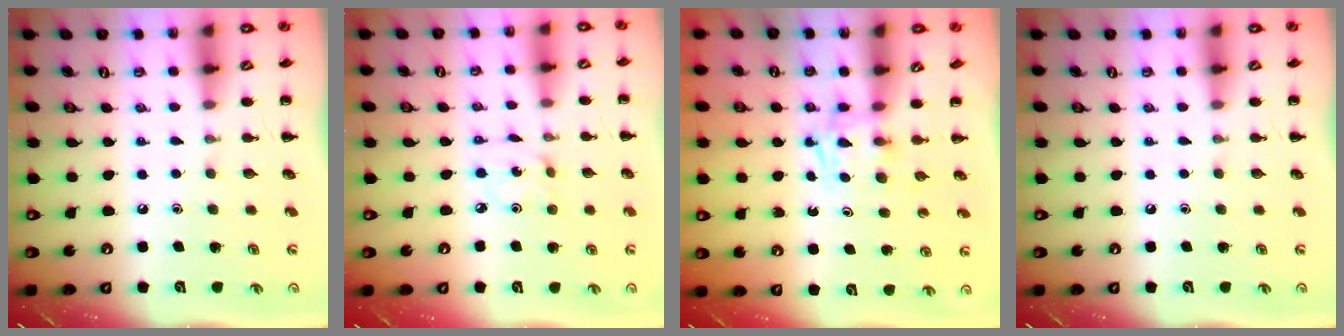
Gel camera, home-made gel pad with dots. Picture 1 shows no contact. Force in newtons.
{"total": 1.5, "press": 1.4, "slide": 0.4}
{"total": 2.5, "press": 2.3, "slide": 1.0}
{"total": 0.0}